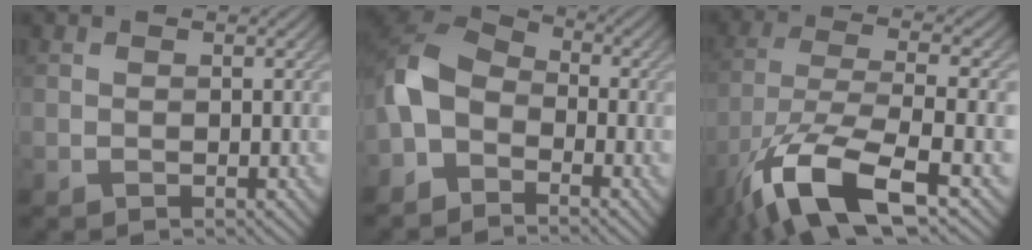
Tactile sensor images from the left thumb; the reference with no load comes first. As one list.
[{"total": 8.2, "force": [-3.8, 5.3, 5.0], "torque": [-0.113, -0.002, -0.093]}, {"total": 12.9, "force": [-7.3, 3.8, 9.8], "torque": [-0.202, -0.015, -0.144]}]